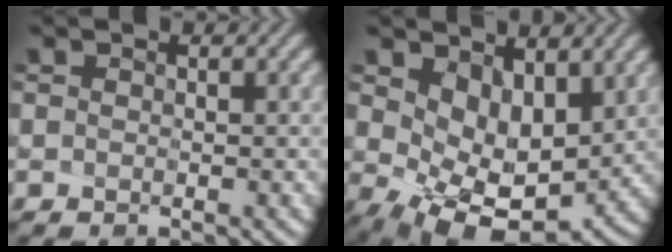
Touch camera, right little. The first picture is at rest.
{"total": 7.1, "force": [1.3, 4.3, 5.4], "torque": [-0.087, -0.023, 0.050]}